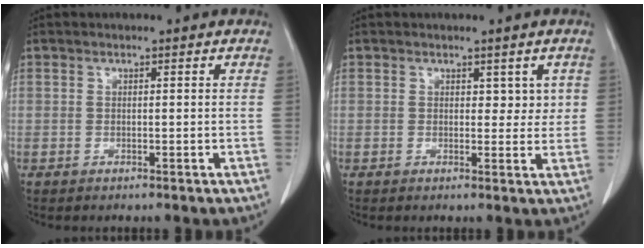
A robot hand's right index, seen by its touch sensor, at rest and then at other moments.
{"total": 2.6, "force": [1.0, 1.7, 1.7], "torque": [-0.009, -0.002, 0.012]}